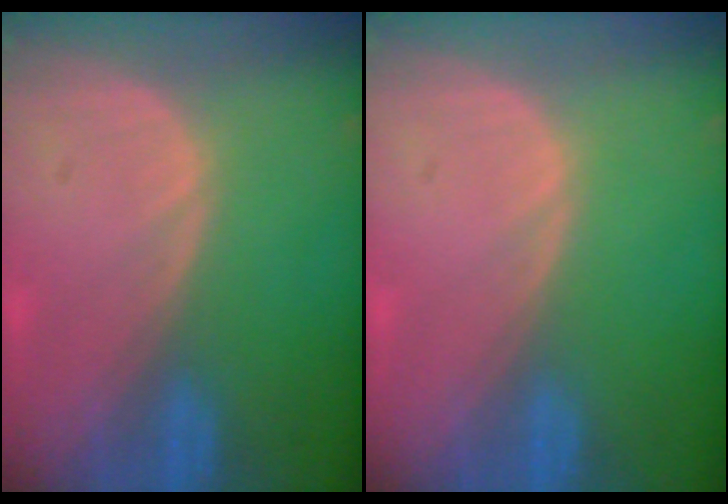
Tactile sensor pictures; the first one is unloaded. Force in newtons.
{"total": 0.0}